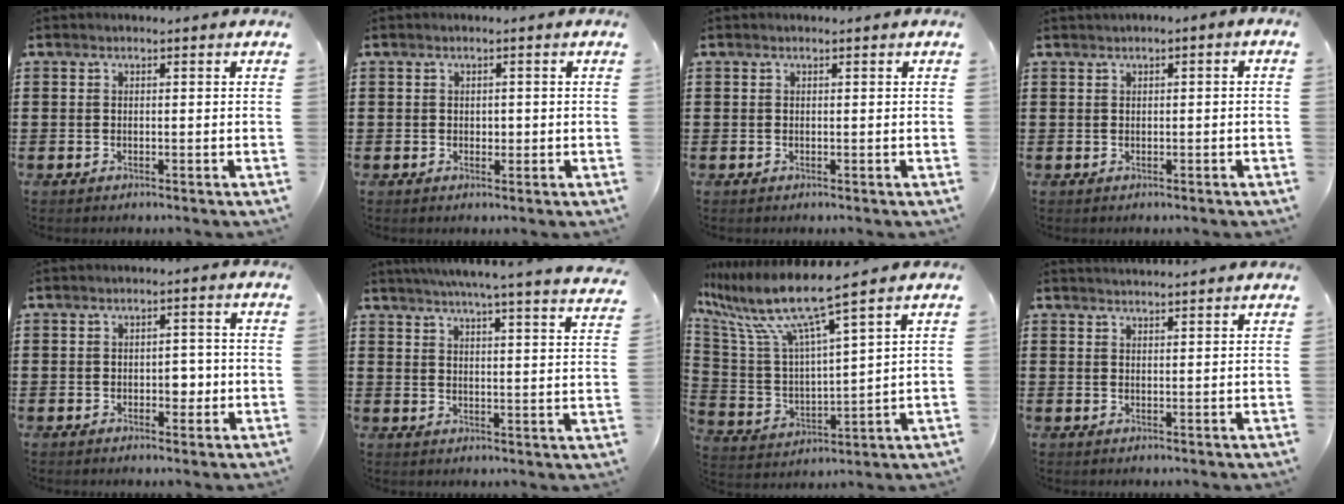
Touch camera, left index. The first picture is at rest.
{"total": 0.9, "force": [0.2, 0.7, 0.6], "torque": [-0.013, 0.005, 0.004]}
{"total": 0.0}
{"total": 0.7, "force": [-0.3, 0.3, 0.6], "torque": [-0.011, -0.003, -0.005]}
{"total": 3.1, "force": [-0.4, 1.9, 2.4], "torque": [-0.033, -0.003, -0.014]}
{"total": 5.5, "force": [5.0, -0.7, 2.3], "torque": [-0.064, -0.035, 0.084]}
{"total": 10.2, "force": [7.9, 0.5, 6.4], "torque": [-0.158, -0.054, 0.130]}
{"total": 1.8, "force": [1.8, -0.3, 0.1], "torque": [-0.006, -0.004, 0.035]}